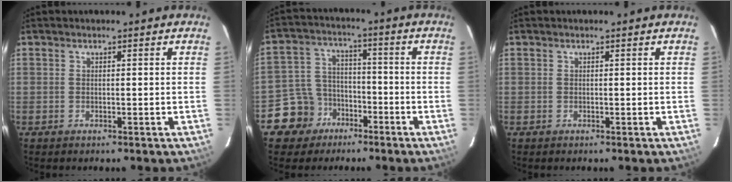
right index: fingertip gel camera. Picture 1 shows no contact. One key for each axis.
{"total": 8.8, "fx": -5.3, "fy": 6.9, "fz": 1.1, "tx": -0.048, "ty": 0.032, "tz": -0.084}
{"total": 0.0}